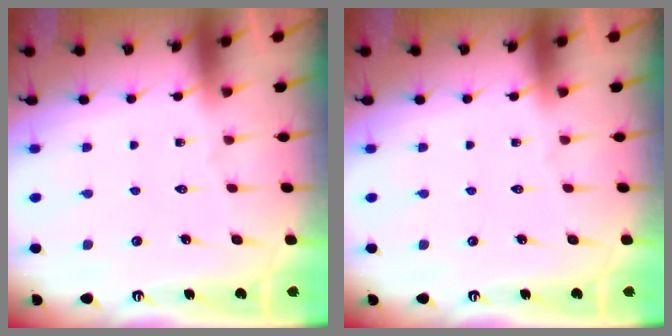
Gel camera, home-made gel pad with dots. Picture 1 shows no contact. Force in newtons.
{"total": 0.0}